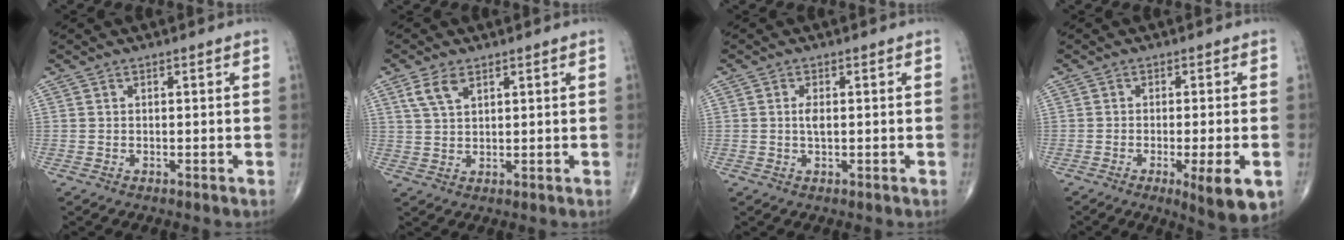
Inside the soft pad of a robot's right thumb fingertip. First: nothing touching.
{"total": 4.5, "force": [2.4, 2.2, 3.0], "torque": [-0.060, -0.002, 0.053]}
{"total": 1.9, "force": [0.1, 0.8, 1.7], "torque": [-0.034, -0.001, 0.002]}
{"total": 8.5, "force": [-2.9, 1.7, 7.7], "torque": [-0.105, -0.011, -0.038]}